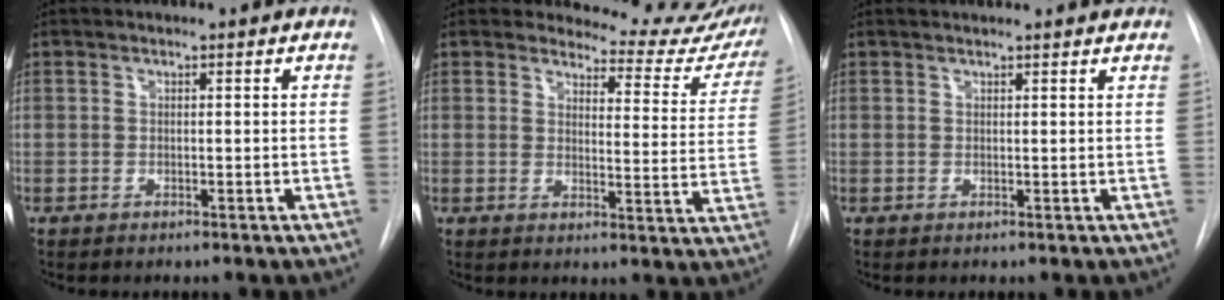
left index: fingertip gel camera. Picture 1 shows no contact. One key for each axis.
{"total": 14.0, "fx": 13.7, "fy": 2.6, "fz": 1.2, "tx": 0.016, "ty": -0.089, "tz": 0.130}
{"total": 5.6, "fx": 5.4, "fy": 0.4, "fz": 1.5, "tx": -0.018, "ty": 0.023, "tz": 0.054}